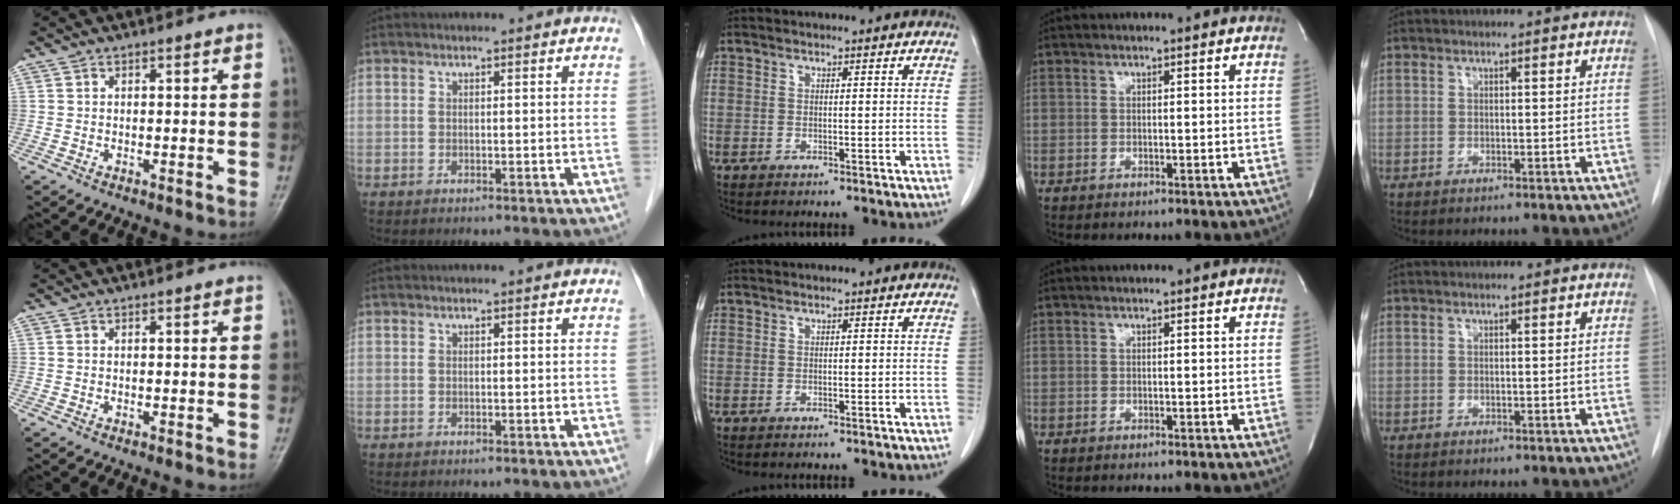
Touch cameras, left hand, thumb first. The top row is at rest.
{}